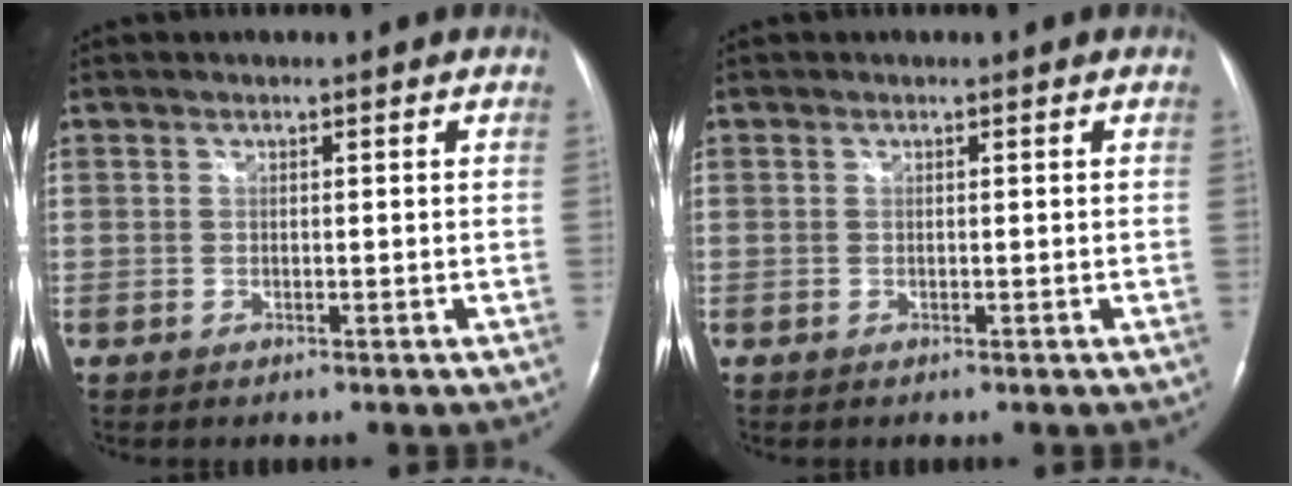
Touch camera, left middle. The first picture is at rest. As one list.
[{"total": 0.0}]